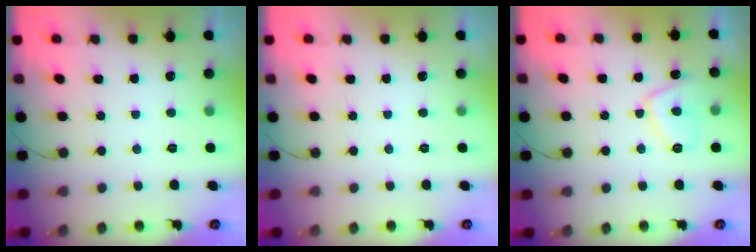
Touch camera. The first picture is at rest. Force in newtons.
{"total": 0.0}
{"total": 8.1, "press": 8.0, "slide": 1.1}